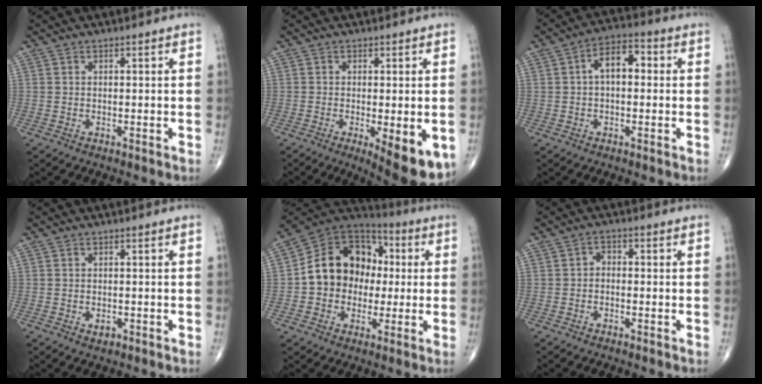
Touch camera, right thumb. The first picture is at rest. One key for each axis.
{"total": 9.6, "fx": -3.4, "fy": 3.0, "fz": 8.4, "tx": -0.110, "ty": -0.020, "tz": -0.045}
{"total": 7.3, "fx": 0.7, "fy": 4.1, "fz": 5.9, "tx": -0.084, "ty": 0.027, "tz": 0.003}
{"total": 1.5, "fx": -0.7, "fy": 1.0, "fz": 0.9, "tx": -0.012, "ty": 0.001, "tz": -0.007}
{"total": 15.8, "fx": 0.0, "fy": 13.1, "fz": 8.9, "tx": -0.104, "ty": 0.036, "tz": -0.008}
{"total": 1.3, "fx": -0.2, "fy": 1.0, "fz": 0.9, "tx": -0.007, "ty": 0.008, "tz": -0.008}